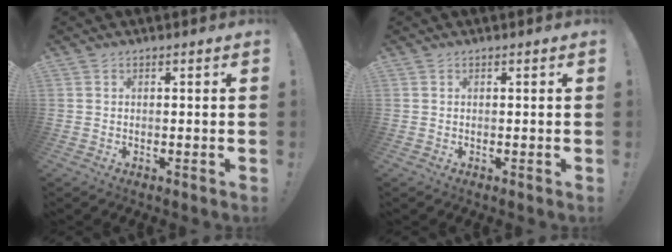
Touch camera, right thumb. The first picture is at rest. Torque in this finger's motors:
{"motor_torque": [-0.11, -0.02, -0.17, 0.12, 0.03]}